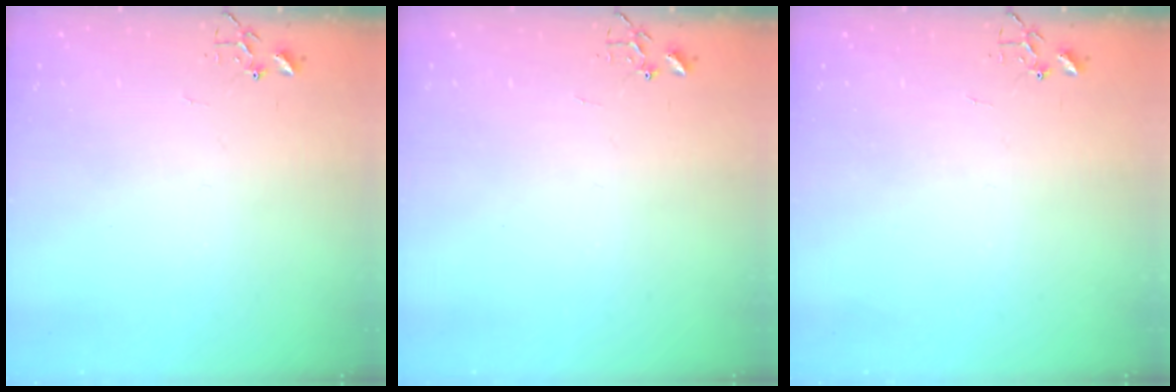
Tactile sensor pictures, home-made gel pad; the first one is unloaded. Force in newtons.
{"total": 0.0}
{"total": 0.0}